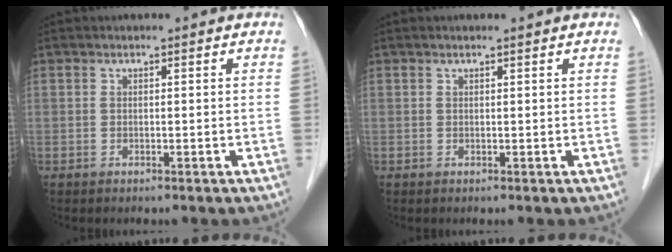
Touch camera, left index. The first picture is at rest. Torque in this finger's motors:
{"motor_torque": [0.20, -0.14, 0.02, 0.00]}